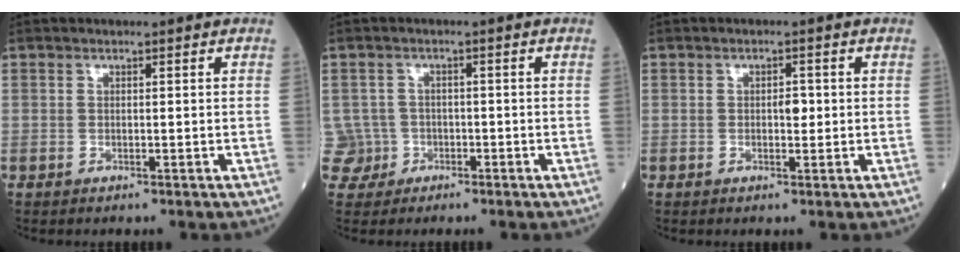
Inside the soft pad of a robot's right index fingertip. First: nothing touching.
{"total": 3.3, "force": [-1.1, 2.9, -0.8], "torque": [0.023, 0.014, -0.020]}
{"total": 1.7, "force": [0.1, 0.7, 1.5], "torque": [-0.023, 0.004, 0.002]}